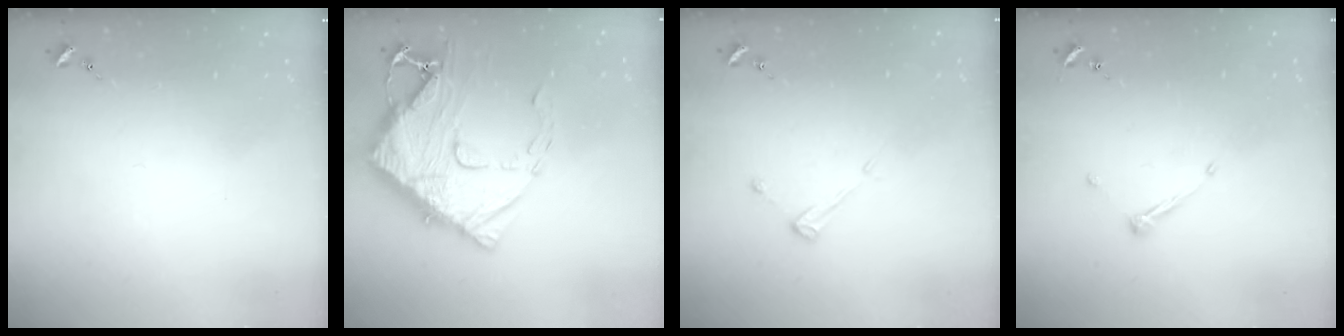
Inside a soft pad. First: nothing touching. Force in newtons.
{"total": 17.4, "press": 17.4, "slide": 1.6}
{"total": 3.8, "press": 3.8, "slide": 0.3}
{"total": 5.8, "press": 5.8, "slide": 0.7}